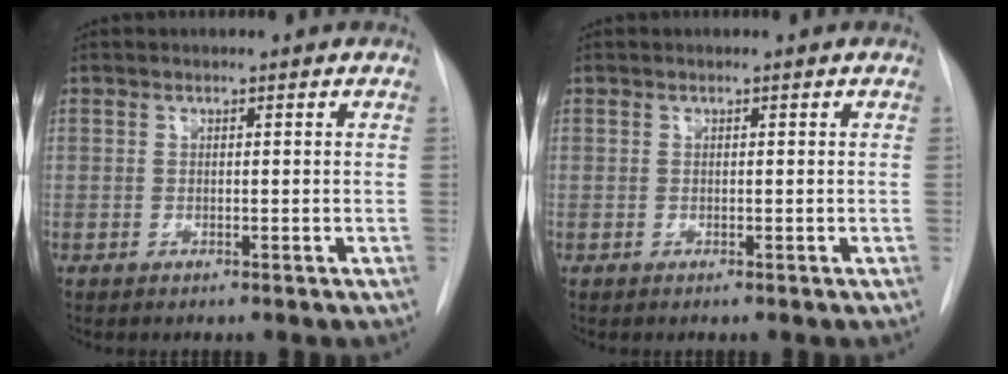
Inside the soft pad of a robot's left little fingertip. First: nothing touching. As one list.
[{"total": 0.0}]